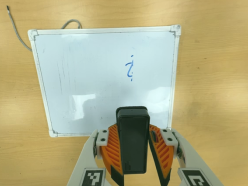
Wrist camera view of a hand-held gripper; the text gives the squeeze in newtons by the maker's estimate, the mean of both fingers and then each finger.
{"total": 8.8, "left": 8.5, "right": 9.1}